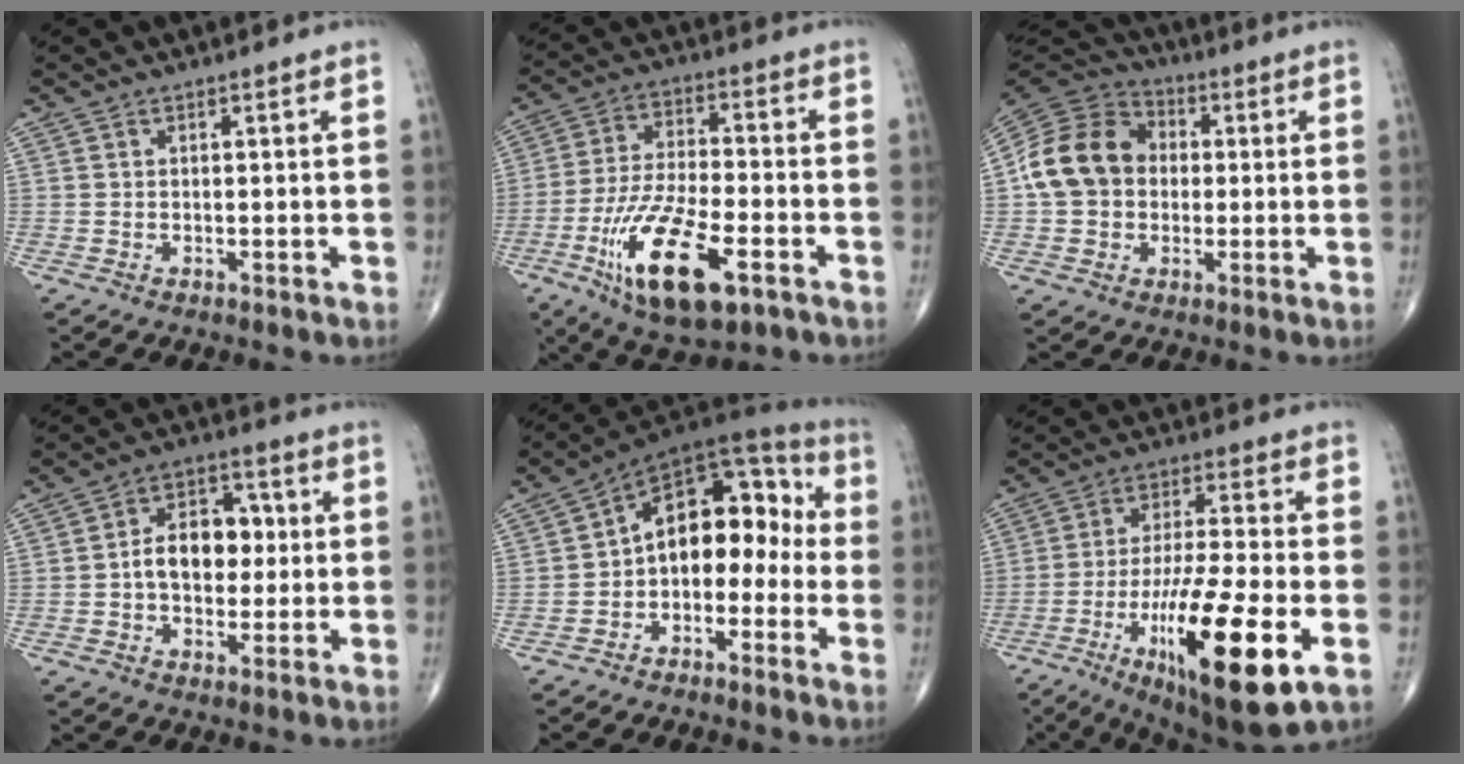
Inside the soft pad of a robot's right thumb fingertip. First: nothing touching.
{"total": 17.7, "force": [-7.5, 6.6, 14.6], "torque": [-0.277, 0.015, -0.124]}
{"total": 14.7, "force": [0.4, 12.0, 8.4], "torque": [-0.145, 0.033, 0.001]}
{"total": 10.9, "force": [0.1, 7.5, 7.9], "torque": [-0.091, 0.025, -0.006]}
{"total": 13.9, "force": [-2.0, 9.1, 10.4], "torque": [-0.108, 0.063, -0.047]}
{"total": 21.7, "force": [-7.9, 4.8, 19.6], "torque": [-0.345, 0.000, -0.123]}